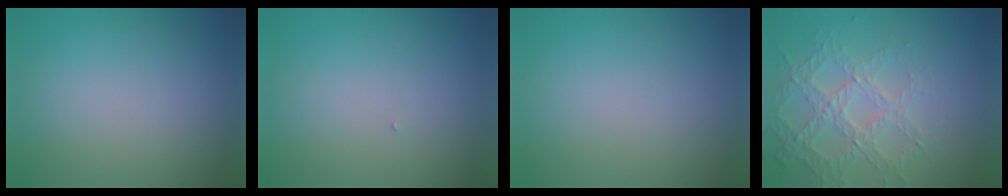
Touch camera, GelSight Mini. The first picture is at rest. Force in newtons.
{"total": 0.0}
{"total": 0.0}
{"total": 3.6, "press": 3.4, "slide": 1.4}